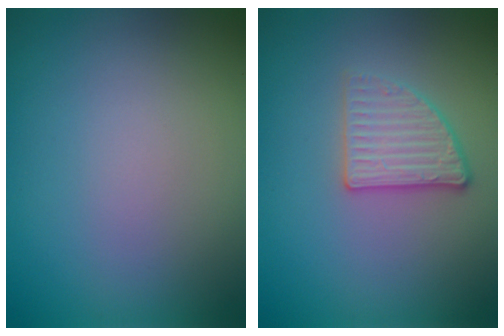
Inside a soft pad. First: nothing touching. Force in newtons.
{"total": 2.6, "press": 2.4, "slide": 1.0}